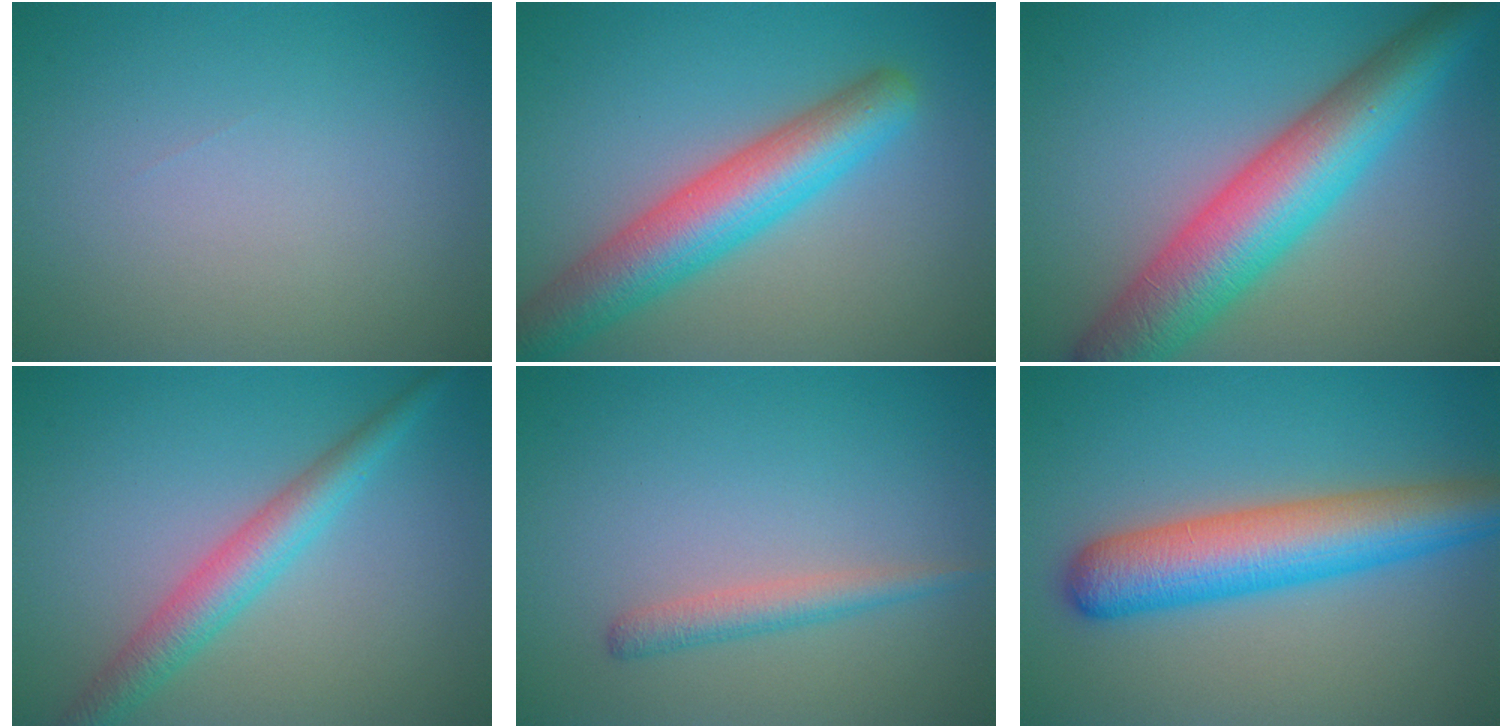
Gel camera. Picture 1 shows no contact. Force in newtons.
{"total": 7.2, "press": 7.2, "slide": 0.3}
{"total": 9.7, "press": 9.7, "slide": 0.3}
{"total": 3.9, "press": 3.9, "slide": 0.1}
{"total": 1.9, "press": 1.9, "slide": 0.0}
{"total": 7.7, "press": 7.6, "slide": 0.3}